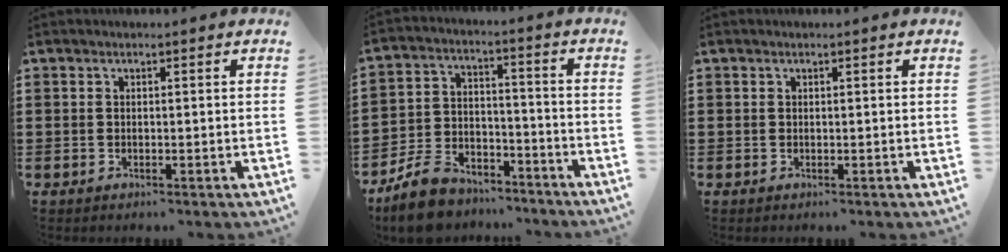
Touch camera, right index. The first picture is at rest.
{"total": 9.1, "force": [-8.1, 3.2, 2.6], "torque": [-0.064, 0.031, -0.159]}
{"total": 0.0}